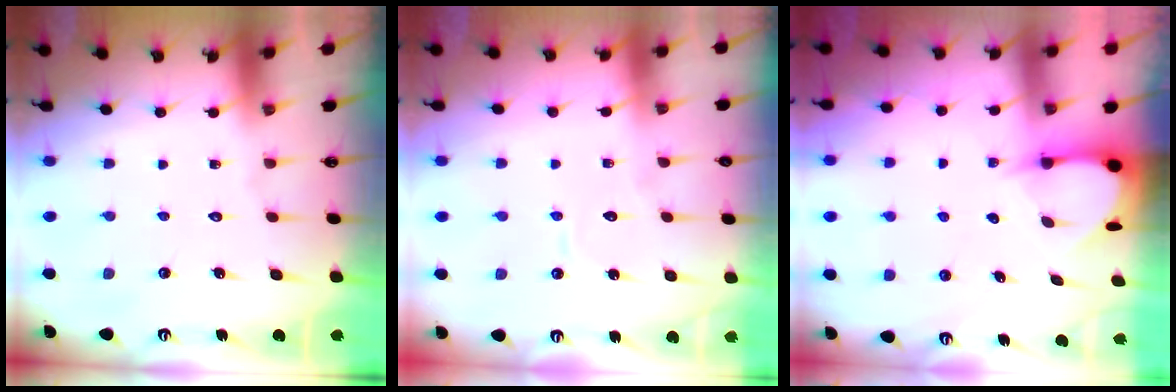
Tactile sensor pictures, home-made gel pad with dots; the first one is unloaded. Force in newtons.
{"total": 3.9, "press": 3.9, "slide": 0.3}
{"total": 3.6, "press": 3.6, "slide": 0.3}